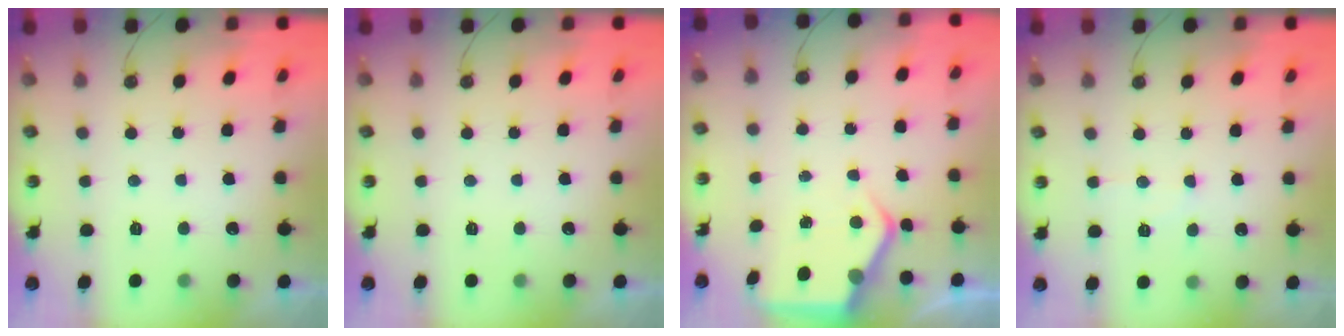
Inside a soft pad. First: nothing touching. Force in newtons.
{"total": 0.0}
{"total": 4.9, "press": 4.9, "slide": 0.2}
{"total": 7.1, "press": 7.0, "slide": 0.8}